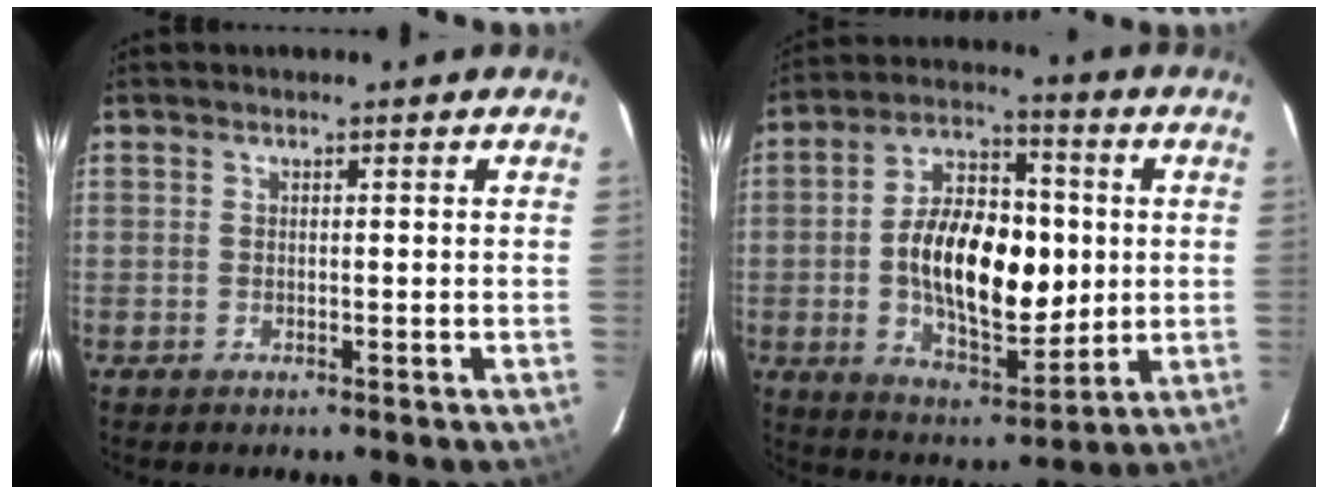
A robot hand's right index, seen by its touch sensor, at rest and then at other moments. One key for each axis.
{"total": 18.0, "fx": -0.1, "fy": 9.8, "fz": 15.1, "tx": -0.258, "ty": 0.017, "tz": 0.006}